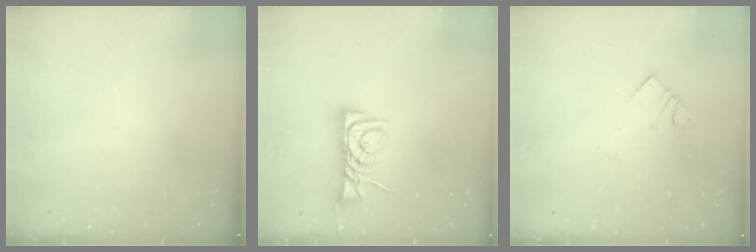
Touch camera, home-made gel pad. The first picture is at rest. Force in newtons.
{"total": 7.7, "press": 7.7, "slide": 0.1}
{"total": 2.4, "press": 2.4, "slide": 0.1}